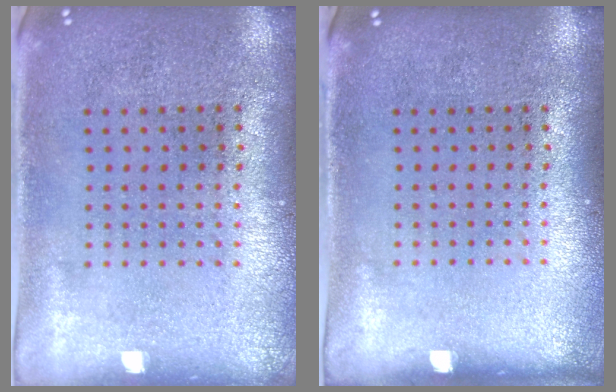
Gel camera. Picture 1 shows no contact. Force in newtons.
{"total": 0.0}